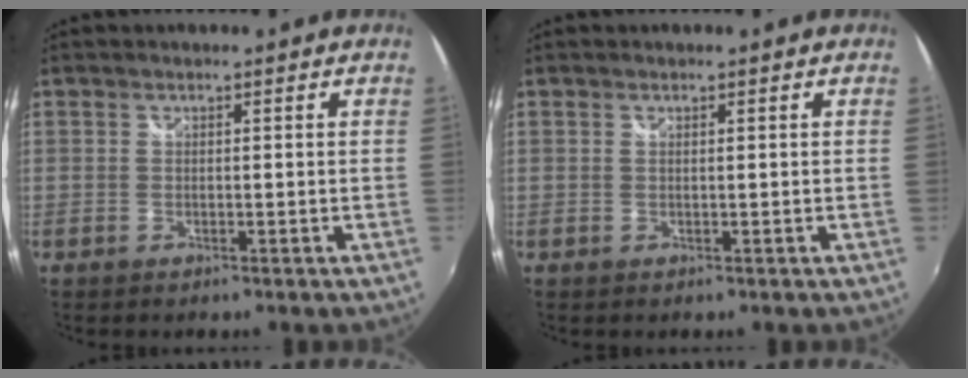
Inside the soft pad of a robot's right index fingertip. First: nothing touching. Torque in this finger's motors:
{"motor_torque": [-0.08, -0.01, 0.01, 0.01]}